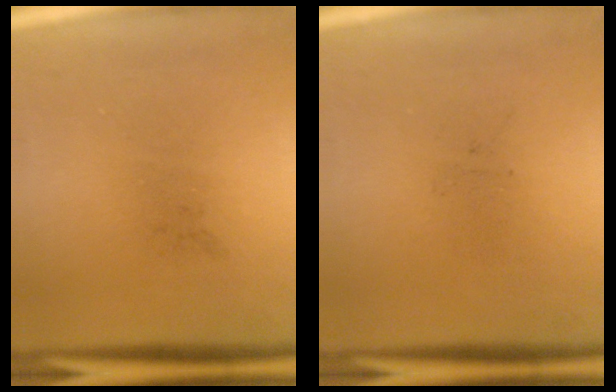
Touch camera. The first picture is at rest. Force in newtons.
{"total": 0.0}